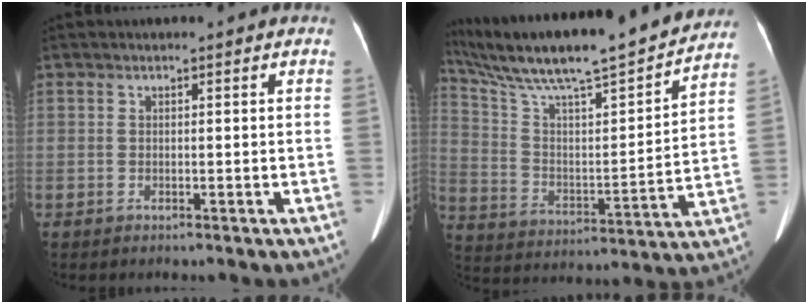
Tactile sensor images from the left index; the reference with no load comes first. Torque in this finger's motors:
{"motor_torque": [0.78, -1.35, 0.11, 0.04]}